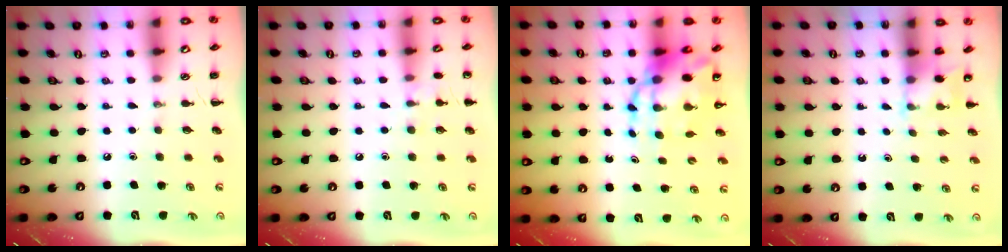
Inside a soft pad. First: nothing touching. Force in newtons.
{"total": 7.2, "press": 7.0, "slide": 1.7}
{"total": 10.5, "press": 10.1, "slide": 2.7}
{"total": 3.1, "press": 2.9, "slide": 1.1}